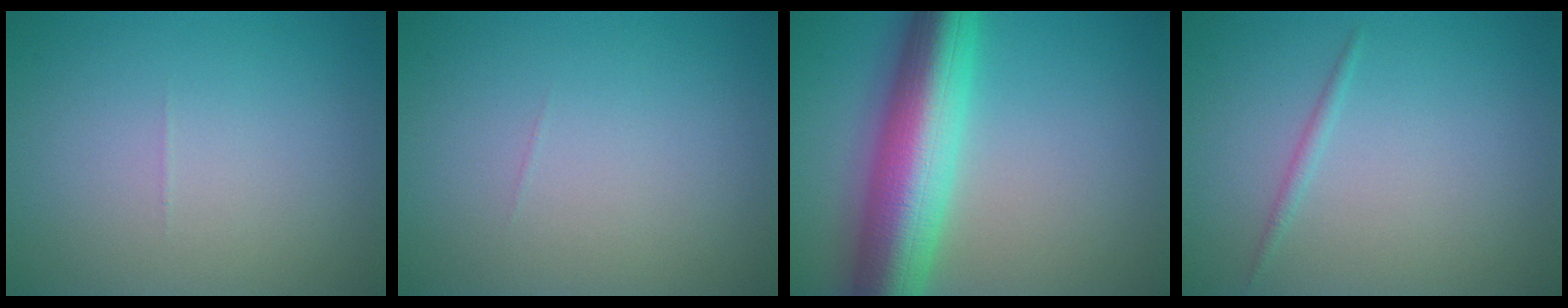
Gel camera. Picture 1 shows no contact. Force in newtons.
{"total": 0.0}
{"total": 10.8, "press": 10.8, "slide": 0.2}
{"total": 0.8, "press": 0.8, "slide": 0.0}